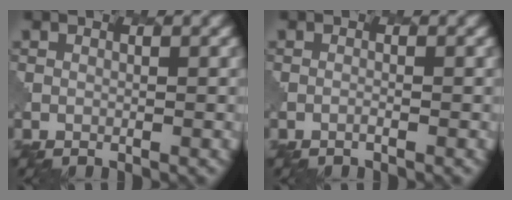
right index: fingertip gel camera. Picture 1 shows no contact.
{"total": 0.0}